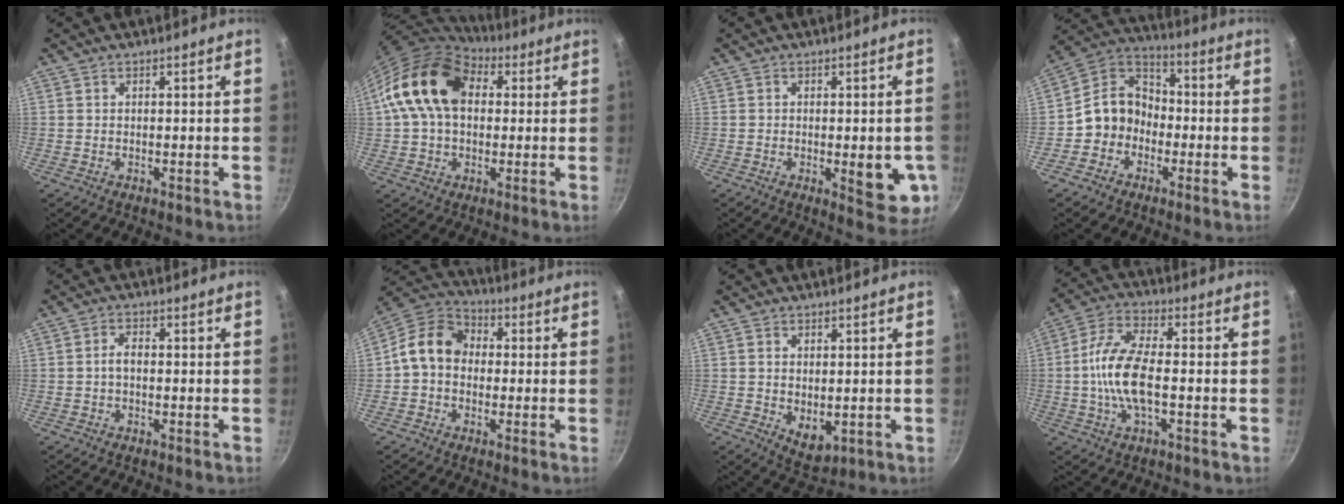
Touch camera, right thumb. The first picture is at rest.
{"total": 16.6, "force": [3.0, 11.7, 11.4], "torque": [-0.182, 0.024, 0.036]}
{"total": 8.5, "force": [-1.6, 3.3, 7.7], "torque": [-0.073, -0.005, -0.016]}
{"total": 10.0, "force": [-2.7, 8.5, 4.5], "torque": [-0.042, 0.049, -0.070]}
{"total": 2.3, "force": [-0.3, 1.3, 1.8], "torque": [-0.030, 0.013, -0.007]}
{"total": 10.4, "force": [-0.2, 8.4, 6.2], "torque": [-0.081, 0.033, -0.029]}
{"total": 5.2, "force": [0.2, 3.2, 4.0], "torque": [-0.056, -0.017, 0.012]}
{"total": 11.4, "force": [-1.4, 4.6, 10.3], "torque": [-0.207, 0.025, -0.039]}